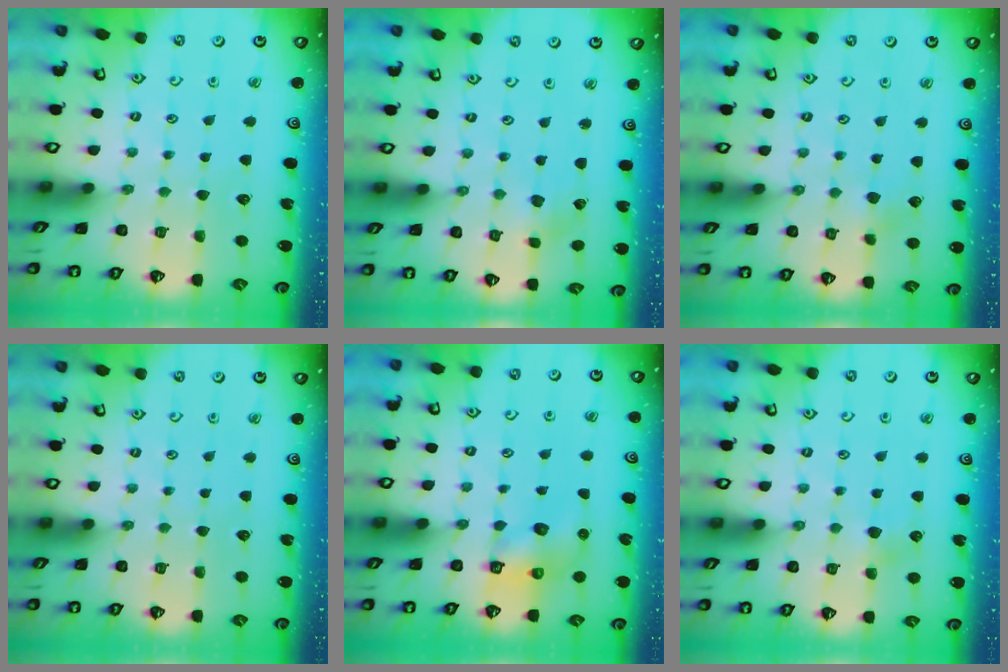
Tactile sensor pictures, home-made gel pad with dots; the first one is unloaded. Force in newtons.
{"total": 1.4, "press": 1.4, "slide": 0.2}
{"total": 2.3, "press": 2.3, "slide": 0.2}
{"total": 0.0}
{"total": 7.1, "press": 7.0, "slide": 0.3}
{"total": 3.8, "press": 3.7, "slide": 0.8}